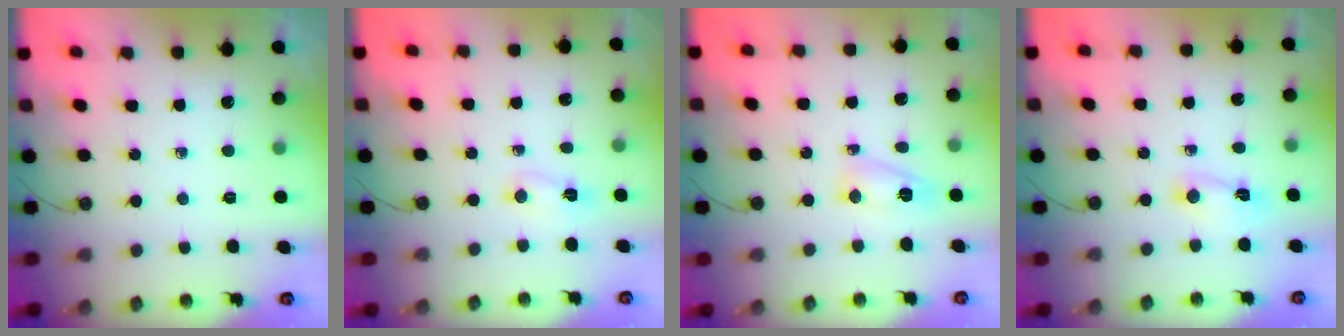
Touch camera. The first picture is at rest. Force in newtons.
{"total": 2.1, "press": 2.0, "slide": 0.5}
{"total": 5.7, "press": 5.6, "slide": 0.5}
{"total": 2.3, "press": 2.3, "slide": 0.3}